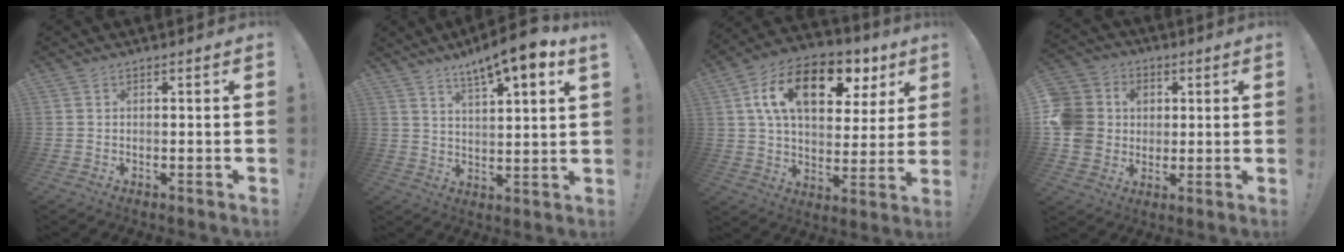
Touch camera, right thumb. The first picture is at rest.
{"total": 10.1, "force": [7.1, 1.0, 7.0], "torque": [-0.112, -0.041, 0.117]}
{"total": 18.6, "force": [8.3, 10.5, 13.0], "torque": [-0.219, -0.024, 0.143]}
{"total": 12.9, "force": [0.8, 11.8, 5.0], "torque": [-0.107, 0.008, 0.021]}